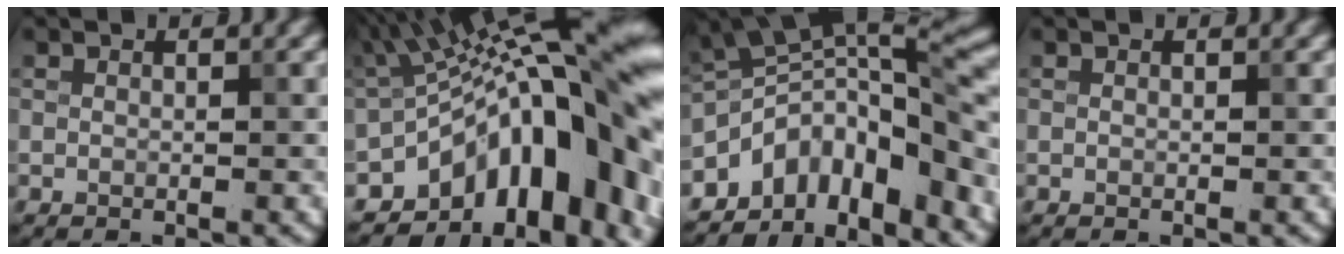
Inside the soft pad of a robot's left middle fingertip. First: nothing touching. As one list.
[{"total": 17.5, "force": [-4.1, 8.0, 15.1], "torque": [-0.178, 0.032, -0.069]}, {"total": 10.0, "force": [-5.6, 4.8, 6.7], "torque": [-0.081, 0.012, -0.103]}, {"total": 0.0}]